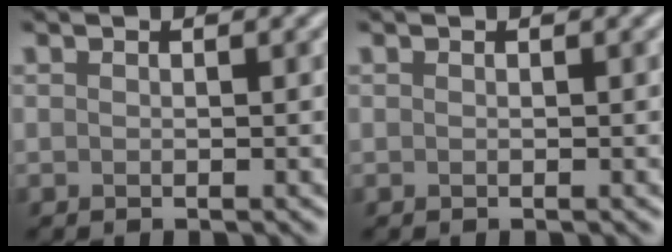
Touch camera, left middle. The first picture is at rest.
{"total": 0.0}